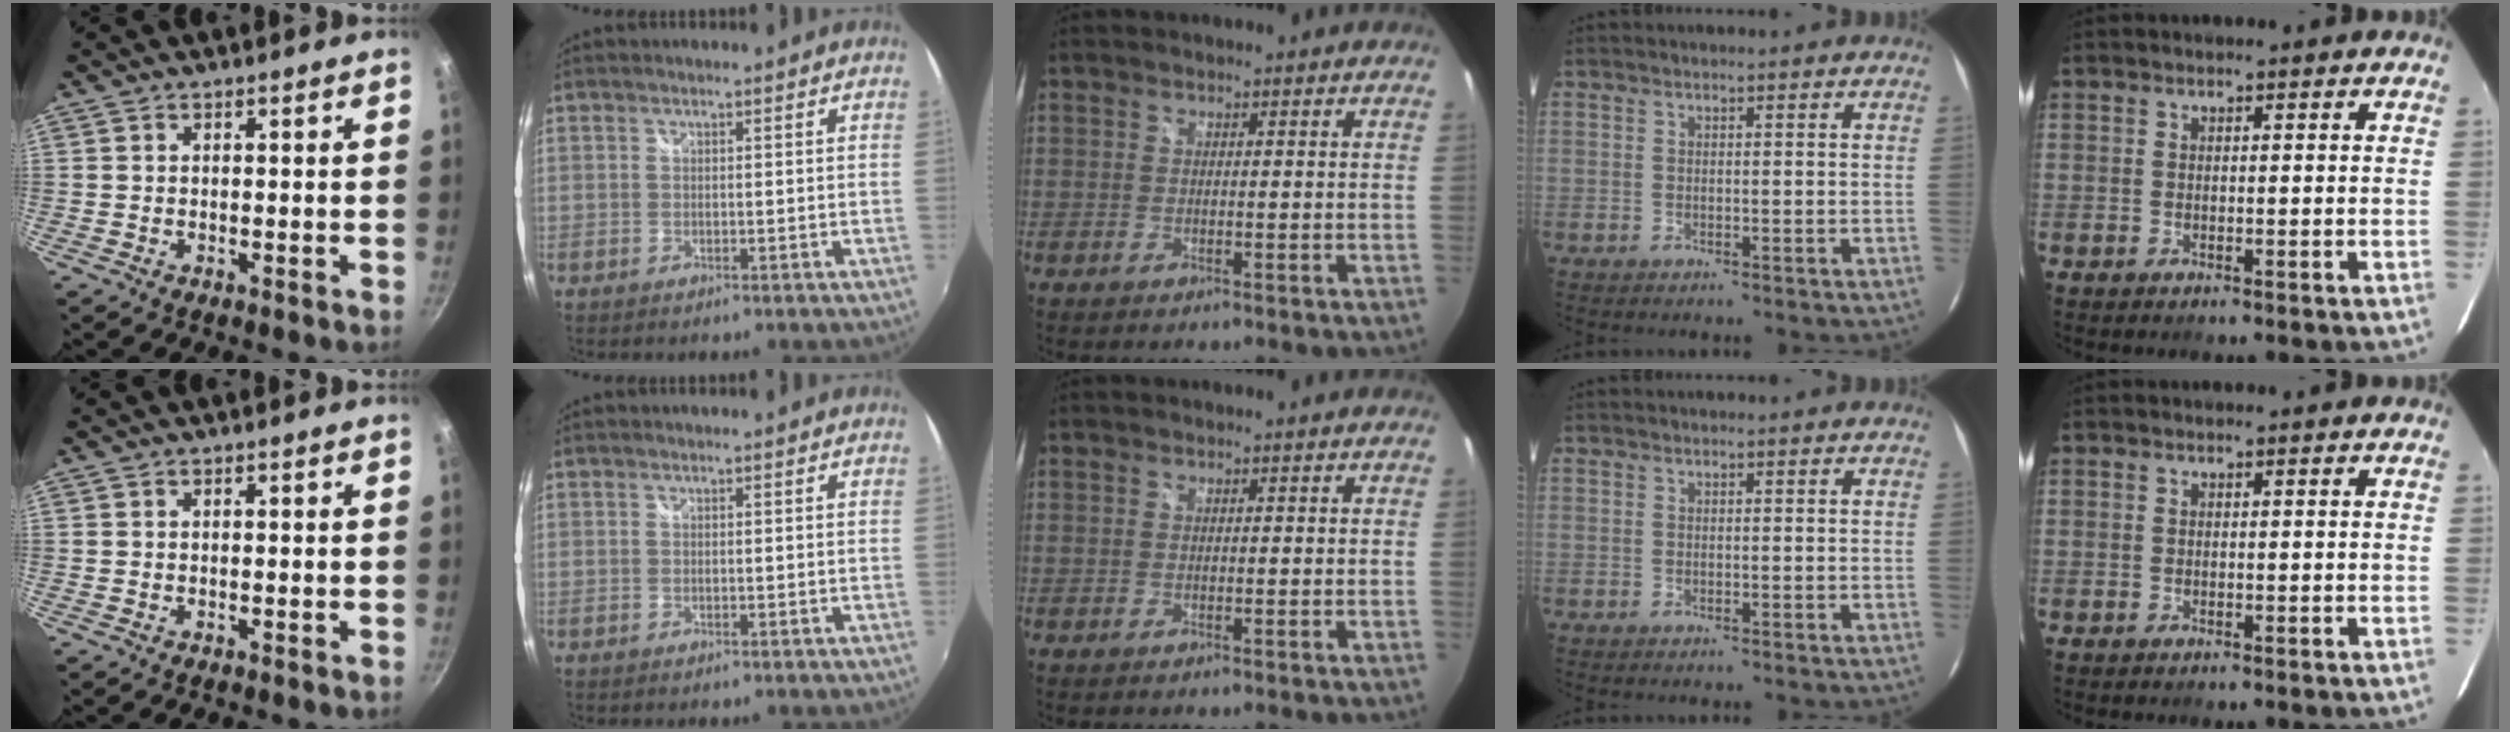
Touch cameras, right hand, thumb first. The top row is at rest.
{}